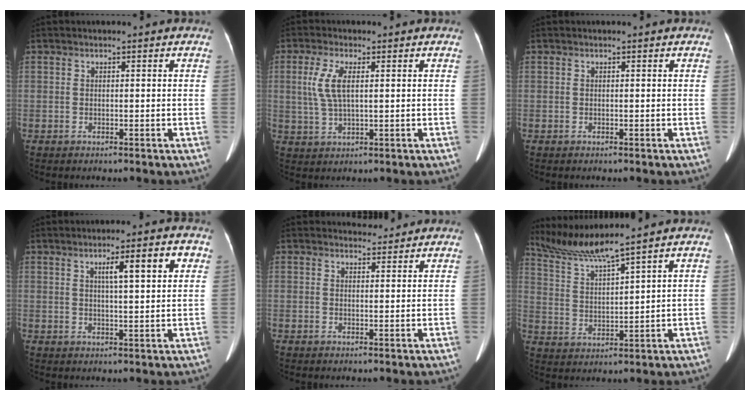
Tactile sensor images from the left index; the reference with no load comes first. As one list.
[{"total": 5.0, "force": [1.2, 1.4, 4.6], "torque": [-0.112, 0.005, 0.026]}, {"total": 0.0}, {"total": 6.3, "force": [2.4, 0.7, 5.7], "torque": [-0.086, 0.012, 0.035]}, {"total": 2.2, "force": [2.1, 0.5, -0.1], "torque": [-0.002, 0.001, 0.032]}, {"total": 7.1, "force": [6.3, -2.0, 2.6], "torque": [-0.062, -0.003, 0.132]}]